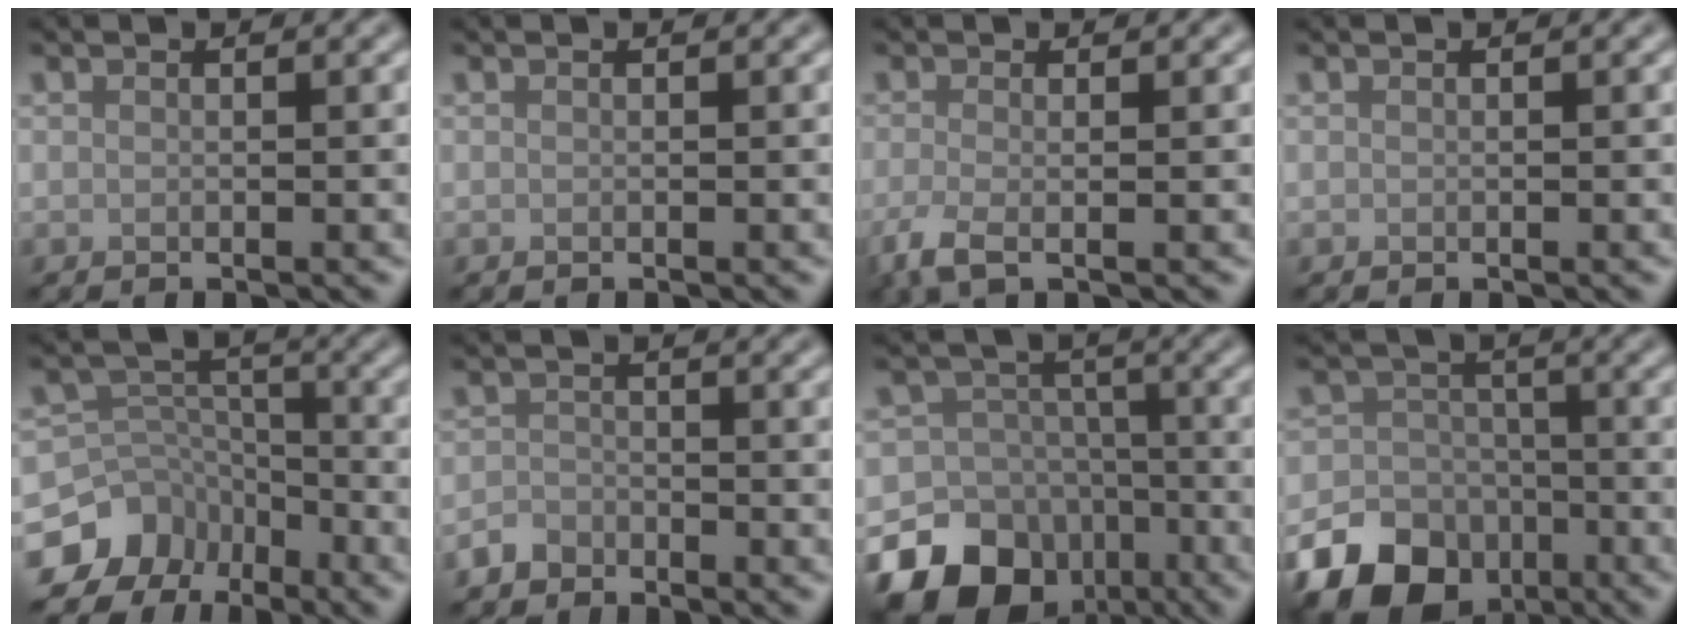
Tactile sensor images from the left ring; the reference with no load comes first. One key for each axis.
{"total": 0.0}
{"total": 2.6, "fx": -1.1, "fy": 0.8, "fz": 2.2, "tx": -0.053, "ty": -0.009, "tz": -0.027}
{"total": 0.0}
{"total": 11.1, "fx": -7.4, "fy": 8.0, "fz": 2.0, "tx": -0.035, "ty": -0.011, "tz": -0.129}
{"total": 1.6, "fx": -1.3, "fy": 0.9, "fz": 0.1, "tx": 0.005, "ty": 0.006, "tz": -0.029}
{"total": 19.8, "fx": -10.3, "fy": 16.2, "fz": 4.9, "tx": -0.111, "ty": -0.068, "tz": -0.164}
{"total": 14.4, "fx": -7.7, "fy": 11.4, "fz": 4.2, "tx": -0.070, "ty": -0.065, "tz": -0.145}